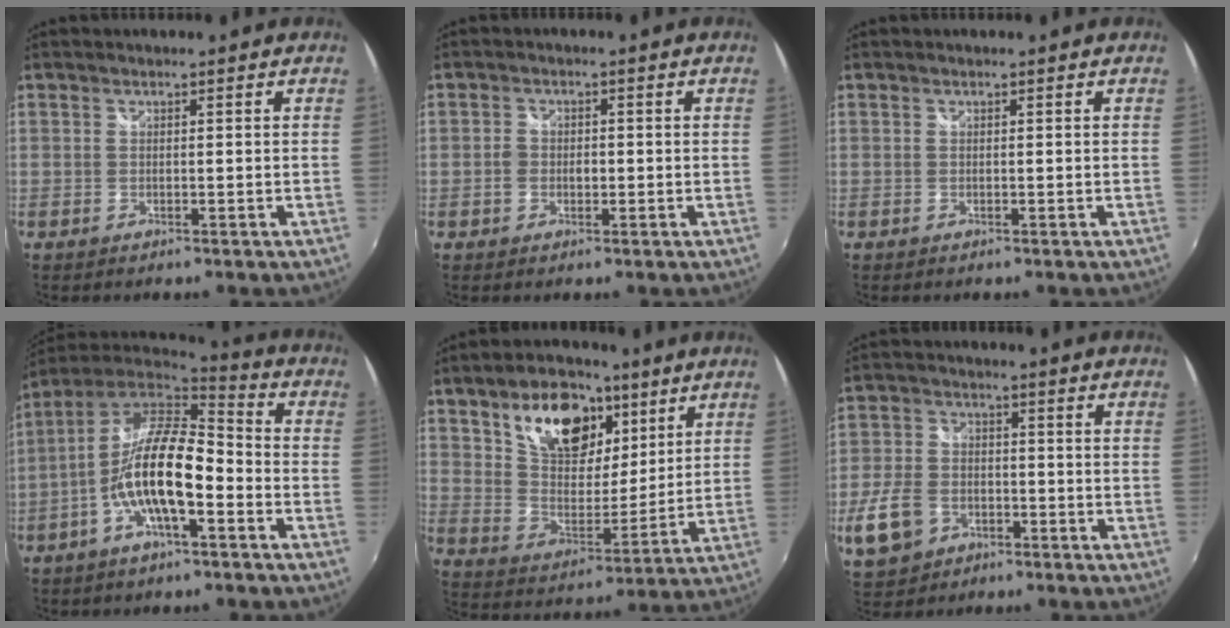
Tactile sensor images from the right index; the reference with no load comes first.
{"total": 2.4, "force": [-0.6, 2.0, 1.1], "torque": [-0.020, 0.004, -0.013]}
{"total": 0.0}
{"total": 15.7, "force": [-5.0, 5.0, 14.0], "torque": [-0.269, 0.003, -0.101]}
{"total": 17.9, "force": [9.5, 10.3, 11.2], "torque": [-0.195, 0.021, 0.171]}
{"total": 10.1, "force": [-4.3, 7.5, 5.3], "torque": [-0.136, 0.004, -0.074]}